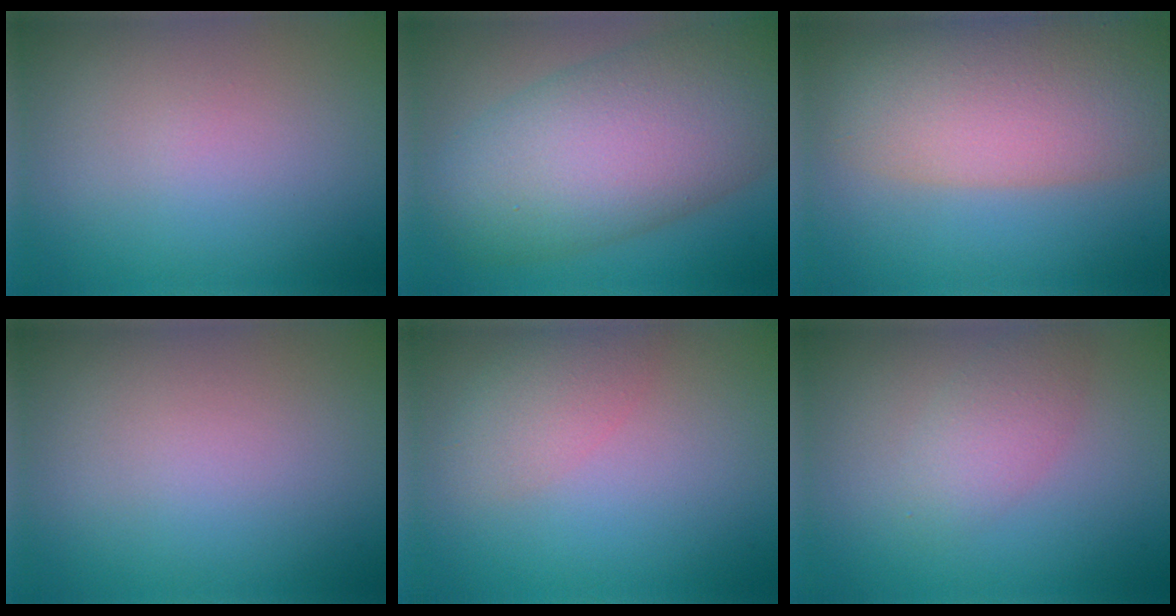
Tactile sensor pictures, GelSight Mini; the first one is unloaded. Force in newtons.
{"total": 12.0, "press": 11.9, "slide": 0.6}
{"total": 10.2, "press": 10.2, "slide": 0.5}
{"total": 0.0}
{"total": 2.7, "press": 2.7, "slide": 0.2}
{"total": 2.4, "press": 2.4, "slide": 0.2}